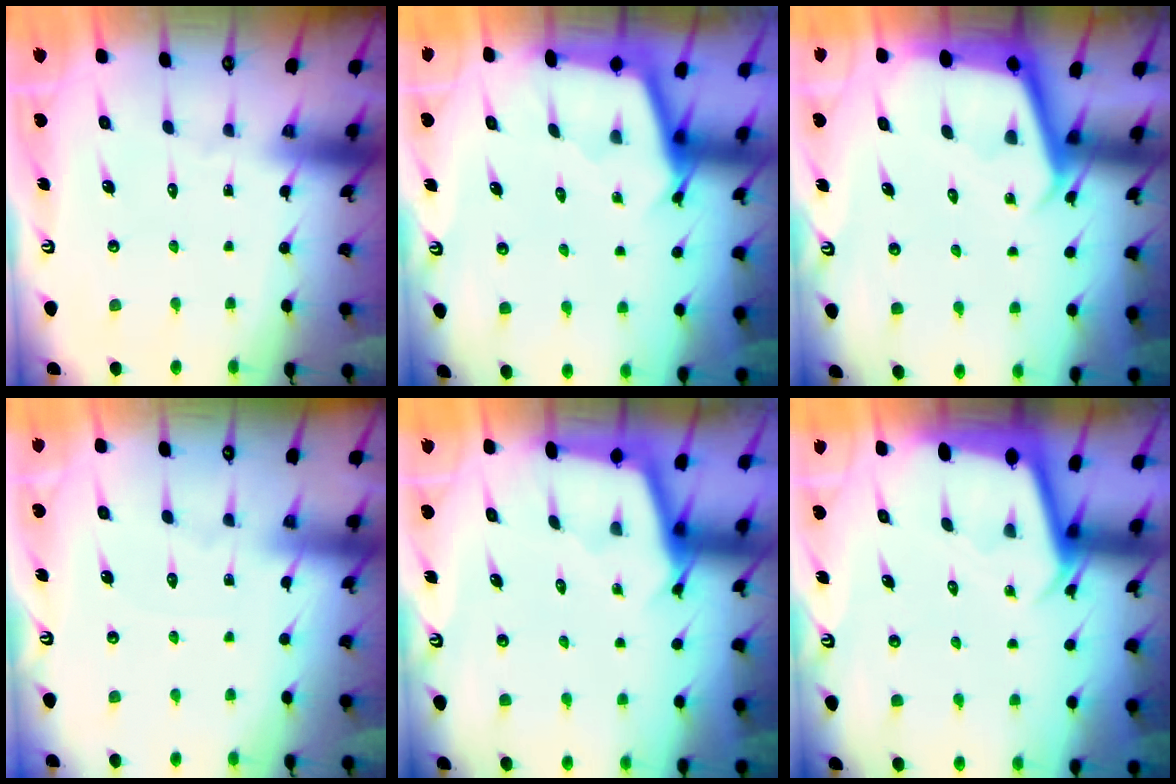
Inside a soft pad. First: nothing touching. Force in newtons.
{"total": 2.5, "press": 2.5, "slide": 0.2}
{"total": 3.6, "press": 3.6, "slide": 0.3}
{"total": 2.2, "press": 2.2, "slide": 0.3}
{"total": 2.3, "press": 2.3, "slide": 0.2}
{"total": 2.3, "press": 2.3, "slide": 0.1}